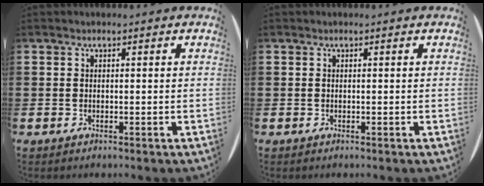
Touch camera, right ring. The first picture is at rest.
{"total": 0.0}